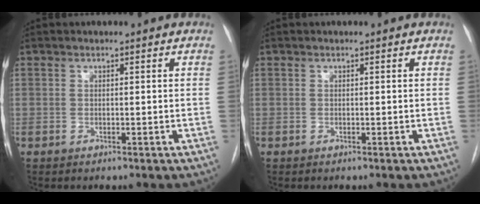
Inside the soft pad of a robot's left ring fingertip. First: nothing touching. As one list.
[{"total": 0.0}]